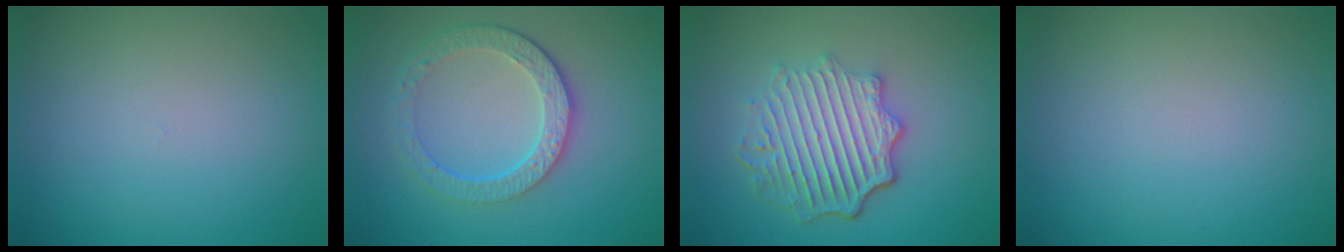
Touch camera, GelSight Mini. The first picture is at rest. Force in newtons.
{"total": 4.3, "press": 3.3, "slide": 2.7}
{"total": 6.1, "press": 4.5, "slide": 4.1}
{"total": 0.0}